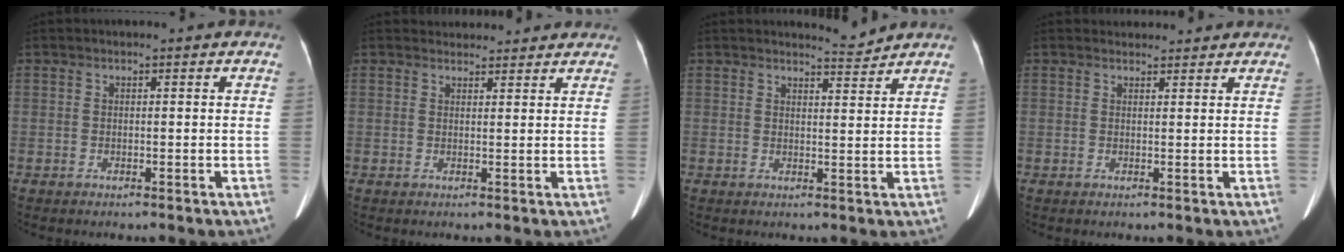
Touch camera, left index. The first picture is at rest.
{"total": 5.6, "force": [5.4, 1.5, 0.5], "torque": [-0.001, 0.021, 0.059]}
{"total": 2.6, "force": [2.5, -0.6, -0.4], "torque": [-0.005, -0.022, 0.041]}
{"total": 3.8, "force": [3.6, 1.1, 0.2], "torque": [-0.002, 0.018, 0.042]}